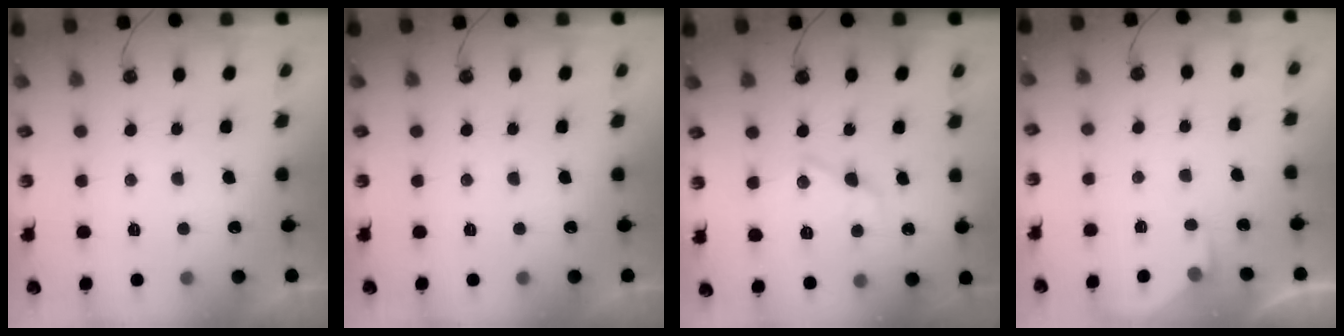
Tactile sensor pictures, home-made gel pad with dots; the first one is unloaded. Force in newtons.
{"total": 0.0}
{"total": 13.5, "press": 13.4, "slide": 0.9}
{"total": 1.9, "press": 1.9, "slide": 0.3}